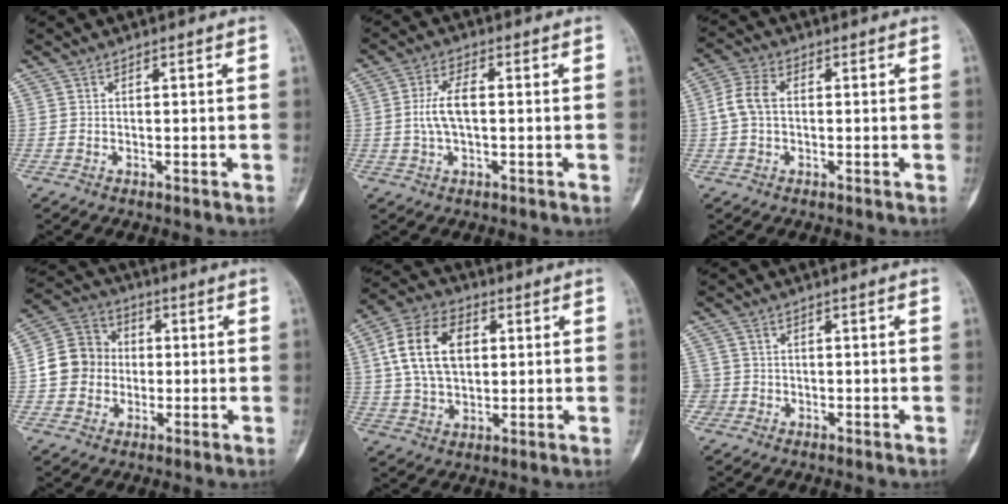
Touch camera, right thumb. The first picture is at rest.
{"total": 5.9, "force": [0.0, 2.6, 5.3], "torque": [-0.114, 0.013, -0.002]}
{"total": 5.7, "force": [0.2, 3.8, 4.2], "torque": [-0.093, 0.017, -0.003]}
{"total": 10.2, "force": [-0.6, 9.2, 4.3], "torque": [-0.054, 0.027, -0.022]}
{"total": 14.2, "force": [3.0, 9.3, 10.3], "torque": [-0.175, 0.010, 0.051]}
{"total": 2.7, "force": [-0.9, 2.6, -0.2], "torque": [0.022, 0.012, -0.022]}